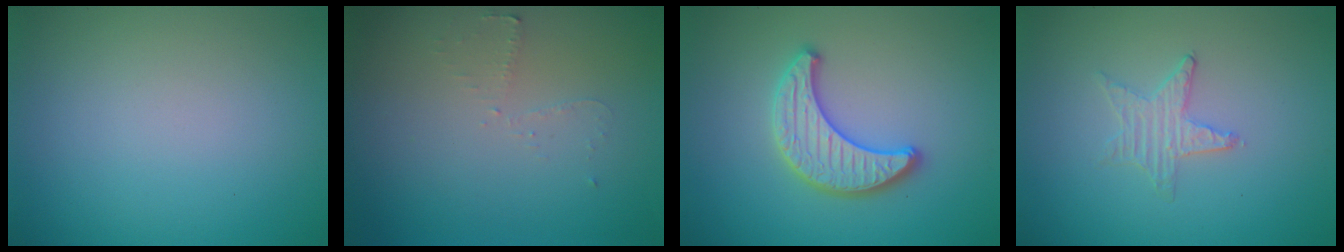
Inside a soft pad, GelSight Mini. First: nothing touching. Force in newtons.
{"total": 1.2, "press": 1.1, "slide": 0.3}
{"total": 3.3, "press": 3.3, "slide": 0.2}
{"total": 0.9, "press": 0.9, "slide": 0.2}